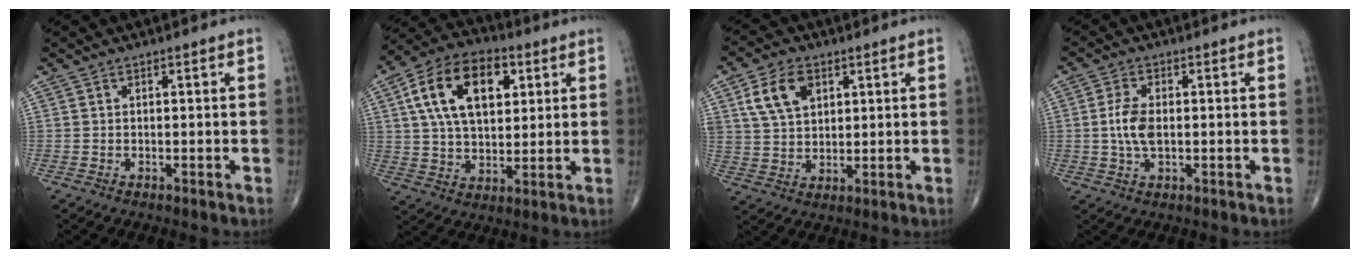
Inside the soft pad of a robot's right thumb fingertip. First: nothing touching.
{"total": 17.5, "force": [5.6, 10.3, 13.0], "torque": [-0.204, 0.002, 0.095]}
{"total": 9.3, "force": [3.9, 6.2, 5.9], "torque": [-0.094, -0.007, 0.076]}
{"total": 5.5, "force": [0.0, 2.9, 4.7], "torque": [-0.100, 0.001, -0.001]}